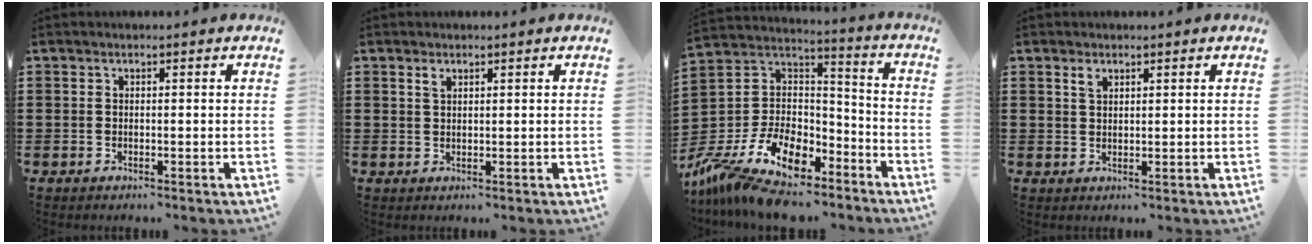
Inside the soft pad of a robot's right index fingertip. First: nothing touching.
{"total": 1.1, "force": [0.7, 0.5, 0.6], "torque": [-0.015, 0.002, 0.013]}
{"total": 14.0, "force": [-9.6, 6.7, 7.6], "torque": [-0.170, 0.026, -0.174]}
{"total": 1.4, "force": [1.0, 0.7, 0.7], "torque": [-0.016, 0.002, 0.018]}